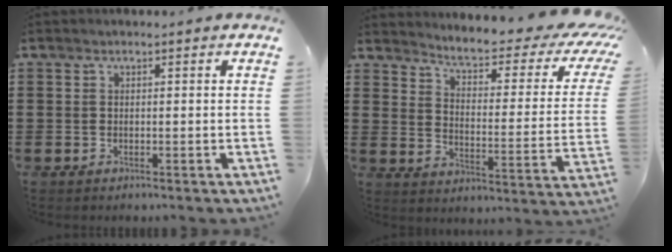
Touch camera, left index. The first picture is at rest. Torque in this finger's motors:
{"motor_torque": [1.39, -0.74, 0.47, 0.07]}